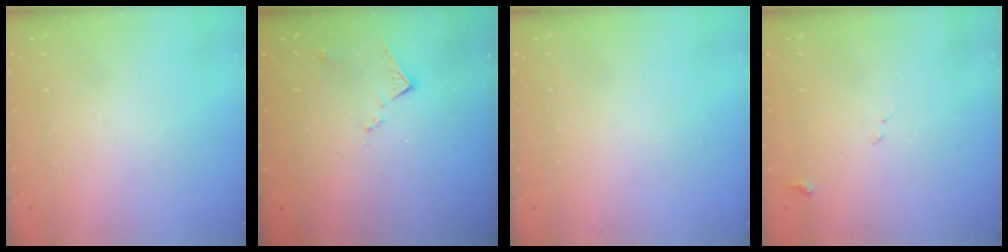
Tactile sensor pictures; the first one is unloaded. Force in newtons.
{"total": 7.6, "press": 7.6, "slide": 0.1}
{"total": 0.0}
{"total": 8.3, "press": 8.2, "slide": 0.8}